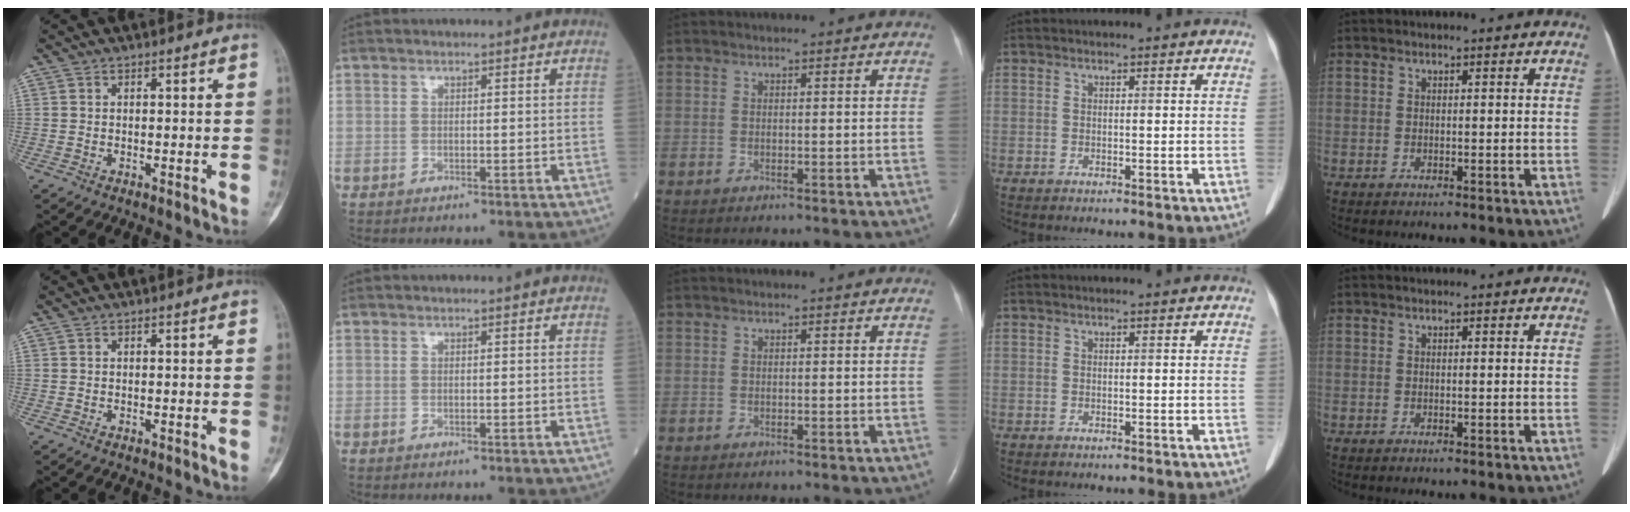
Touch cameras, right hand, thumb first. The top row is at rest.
{}